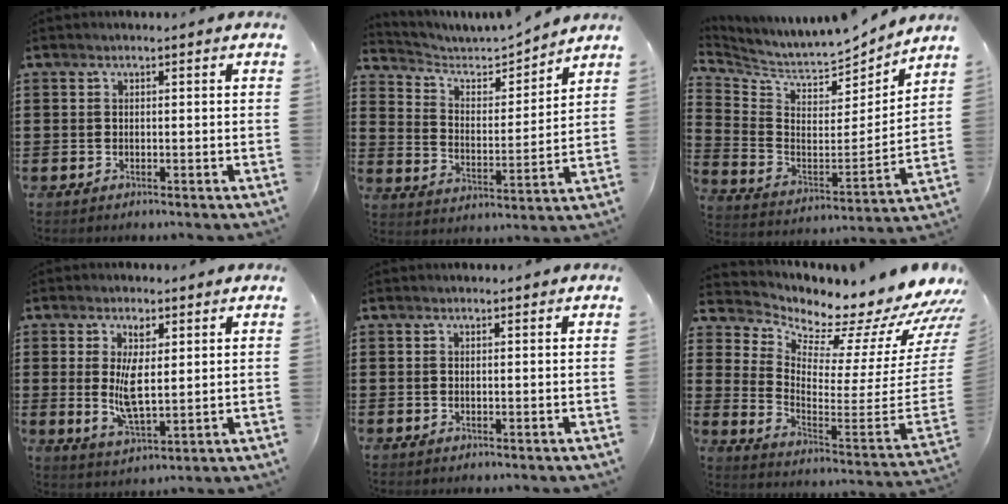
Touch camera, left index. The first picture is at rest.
{"total": 4.1, "force": [3.7, 1.5, 0.9], "torque": [-0.044, -0.026, 0.056]}
{"total": 5.2, "force": [5.0, 0.9, 0.7], "torque": [-0.048, -0.057, 0.081]}
{"total": 6.5, "force": [1.6, 2.8, 5.7], "torque": [-0.098, 0.000, 0.025]}
{"total": 0.0}
{"total": 6.2, "force": [6.1, 0.4, 1.1], "torque": [-0.028, -0.088, 0.091]}